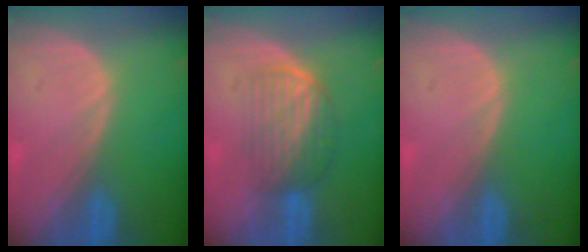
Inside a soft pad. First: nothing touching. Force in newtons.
{"total": 5.8, "press": 5.6, "slide": 1.7}
{"total": 0.0}